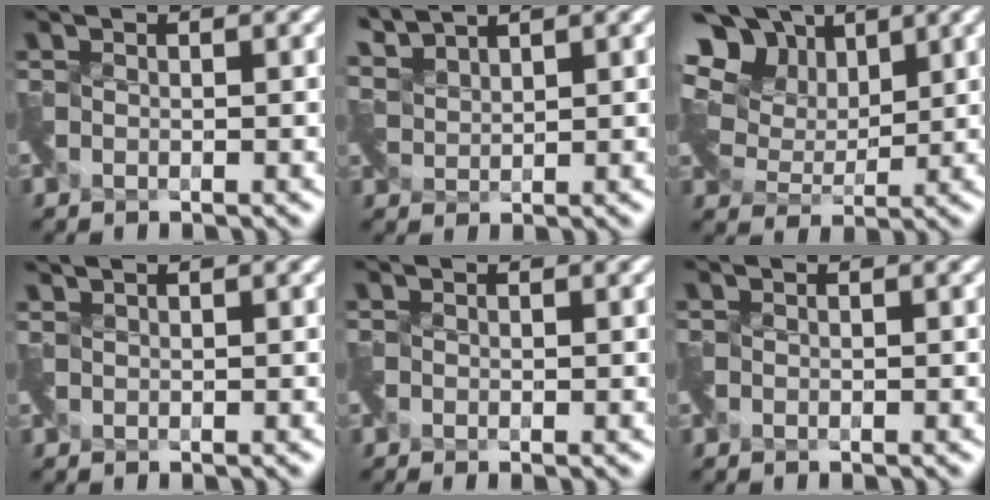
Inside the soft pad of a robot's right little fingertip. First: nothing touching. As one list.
[{"total": 3.5, "force": [3.5, 0.3, 0.1], "torque": [-0.016, 0.013, 0.076]}, {"total": 11.4, "force": [6.6, 7.6, 5.4], "torque": [-0.110, 0.038, 0.099]}, {"total": 0.6, "force": [0.5, 0.1, -0.2], "torque": [0.004, 0.007, 0.014]}, {"total": 0.5, "force": [0.2, 0.0, 0.5], "torque": [-0.007, 0.001, 0.003]}, {"total": 0.0}]